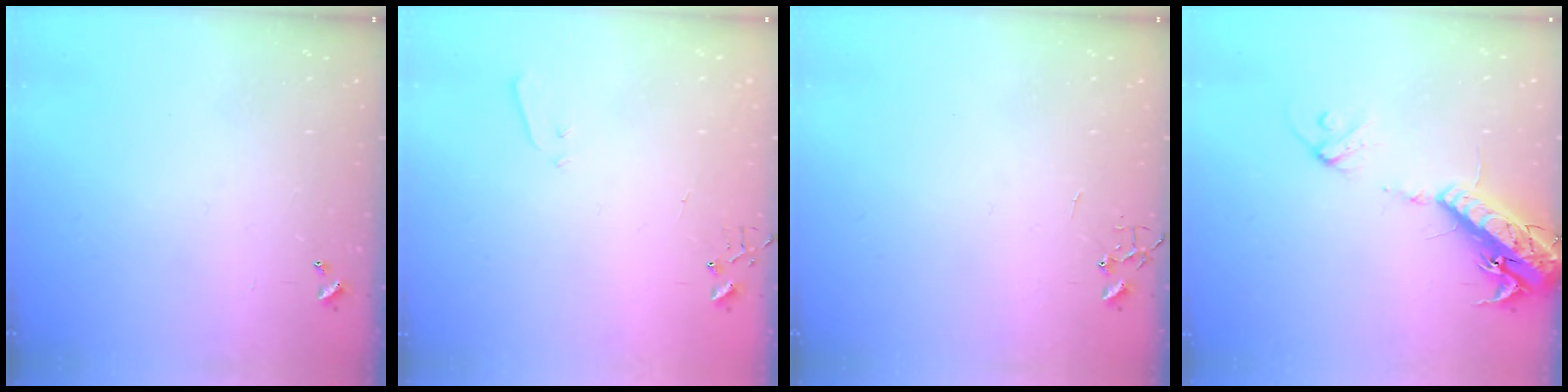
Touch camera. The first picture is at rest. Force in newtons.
{"total": 3.4, "press": 3.3, "slide": 0.5}
{"total": 0.0}
{"total": 17.8, "press": 17.4, "slide": 3.8}